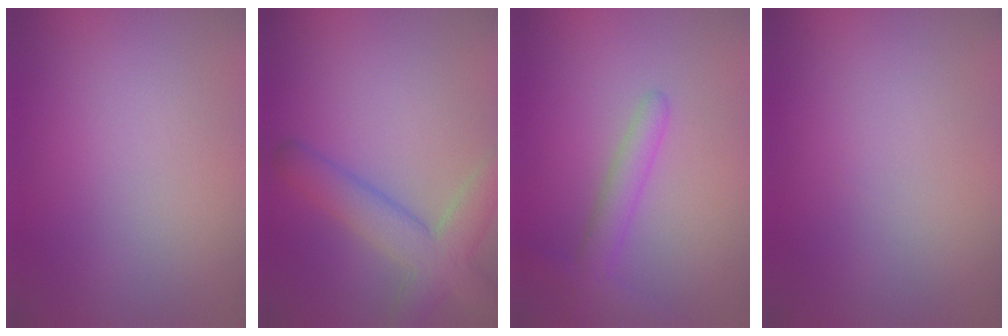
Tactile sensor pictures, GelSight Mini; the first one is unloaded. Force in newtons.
{"total": 5.2, "press": 5.2, "slide": 0.4}
{"total": 2.4, "press": 2.4, "slide": 0.1}
{"total": 0.0}